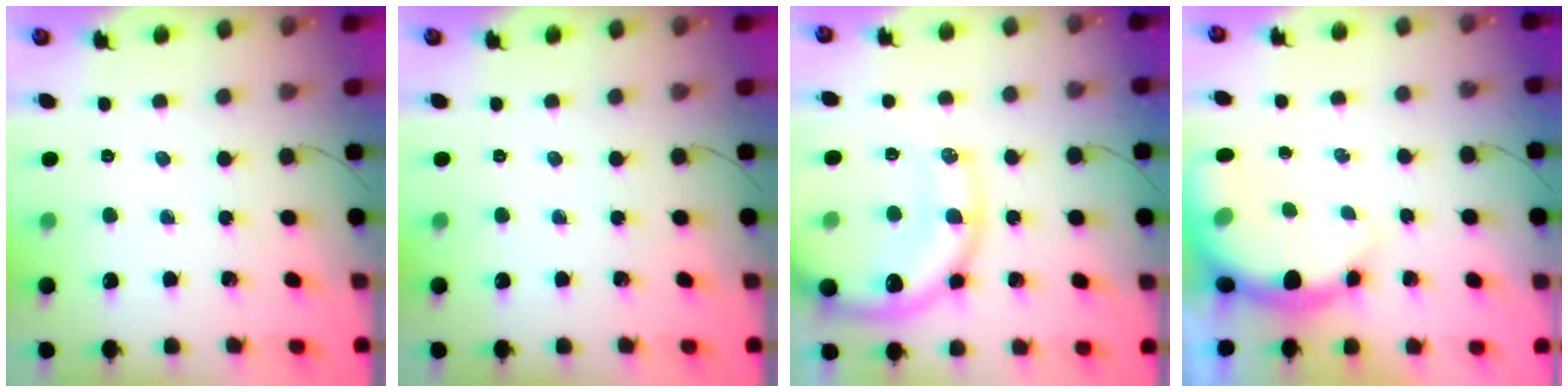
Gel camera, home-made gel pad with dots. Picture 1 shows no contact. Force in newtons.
{"total": 0.0}
{"total": 23.3, "press": 22.8, "slide": 4.6}
{"total": 9.5, "press": 9.3, "slide": 1.8}